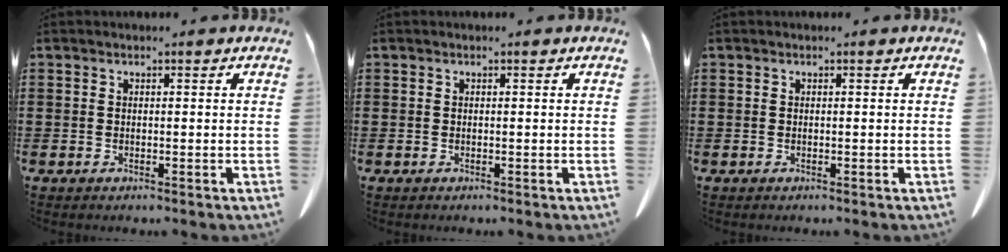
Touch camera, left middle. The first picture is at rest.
{"total": 0.0}
{"total": 0.0}